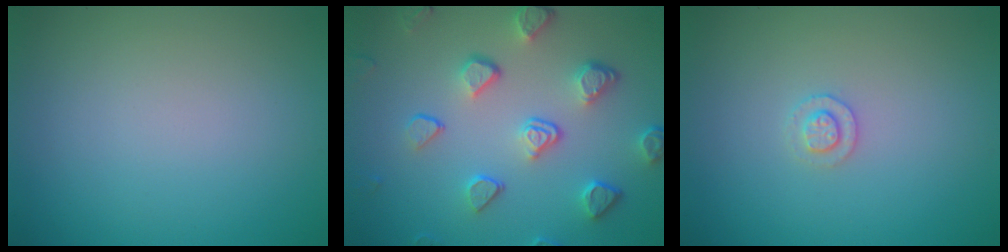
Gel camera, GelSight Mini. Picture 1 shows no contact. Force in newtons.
{"total": 5.0, "press": 3.8, "slide": 3.3}
{"total": 1.3, "press": 1.2, "slide": 0.3}